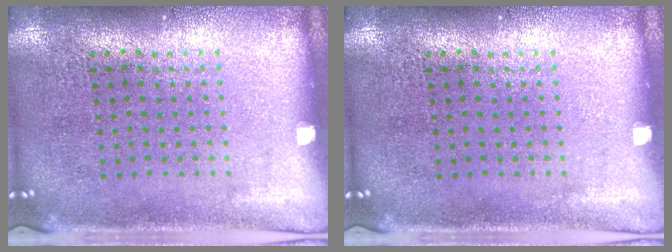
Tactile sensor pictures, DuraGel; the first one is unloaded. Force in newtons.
{"total": 0.0}